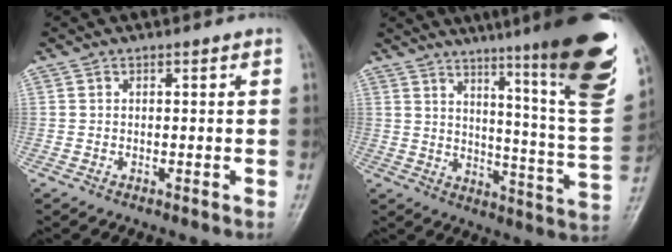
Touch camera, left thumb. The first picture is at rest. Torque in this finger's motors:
{"motor_torque": [3.15, 1.68, 1.66, -1.11, 0.34]}